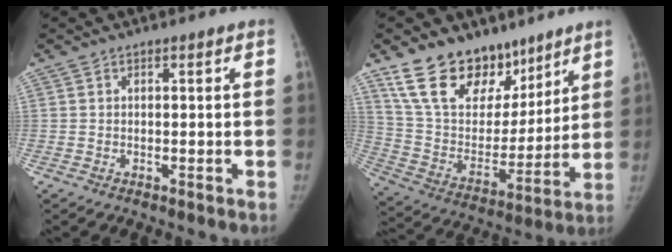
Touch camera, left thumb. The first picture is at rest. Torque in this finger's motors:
{"motor_torque": [2.24, 0.82, 1.06, -1.71, 0.42]}